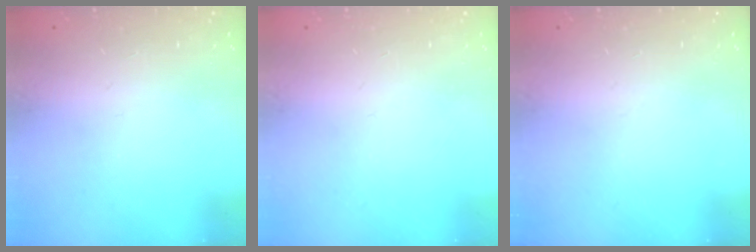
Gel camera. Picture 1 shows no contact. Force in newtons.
{"total": 0.0}
{"total": 0.0}